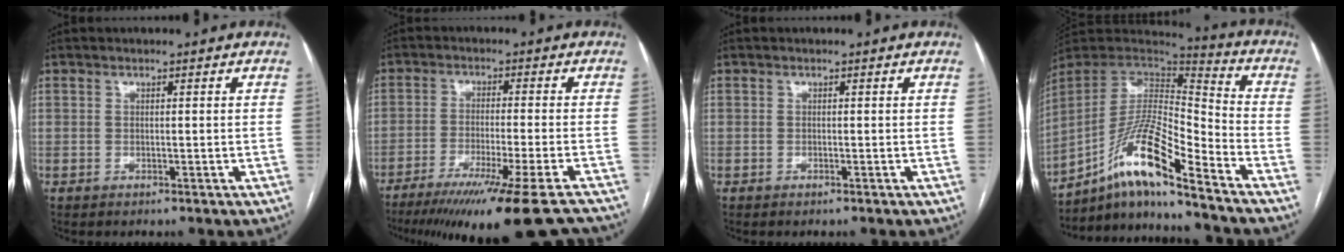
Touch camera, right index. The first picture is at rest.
{"total": 21.1, "force": [-17.7, -0.7, 11.5], "torque": [-0.120, -0.065, -0.258]}
{"total": 0.0}
{"total": 15.4, "force": [-10.6, 1.1, 11.1], "torque": [-0.207, 0.013, -0.190]}